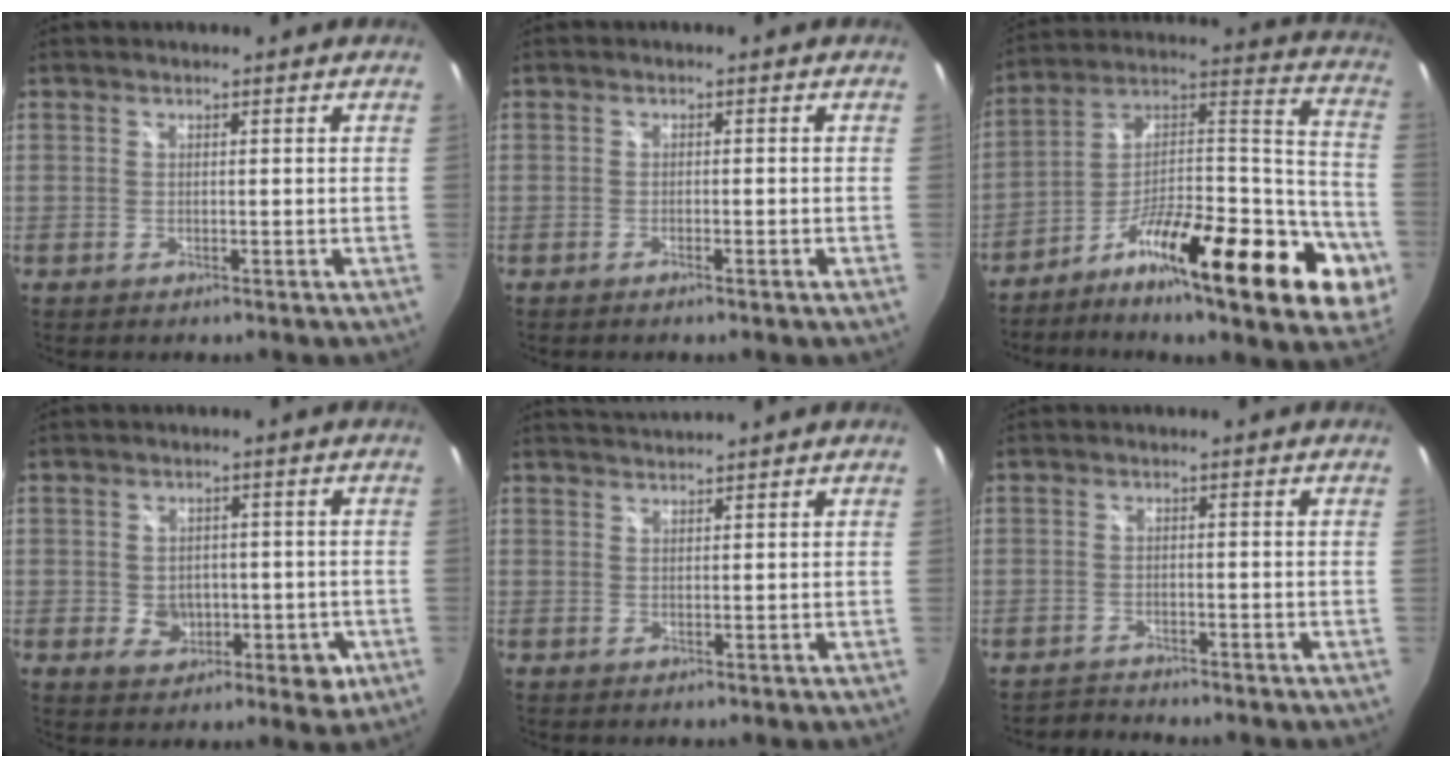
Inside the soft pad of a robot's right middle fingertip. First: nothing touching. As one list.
[{"total": 1.3, "force": [-0.9, -0.2, 0.9], "torque": [-0.016, 0.003, -0.015]}, {"total": 28.6, "force": [-14.3, 7.9, 23.4], "torque": [-0.286, 0.026, -0.222]}, {"total": 7.5, "force": [-1.8, 5.9, 4.4], "torque": [-0.080, -0.006, -0.018]}, {"total": 2.5, "force": [2.4, -0.6, 0.3], "torque": [-0.005, -0.001, 0.043]}, {"total": 2.2, "force": [-2.2, 0.3, -0.3], "torque": [-0.004, 0.001, -0.043]}]